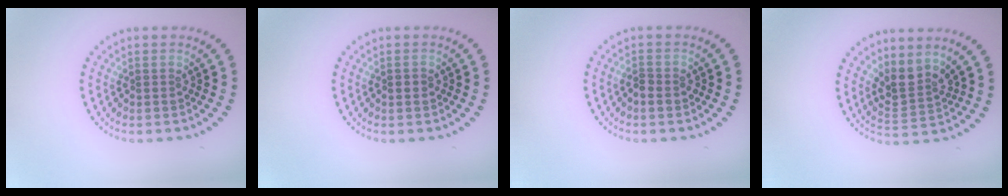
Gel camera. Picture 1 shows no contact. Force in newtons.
{"total": 1.0, "press": 1.0, "slide": 0.1}
{"total": 1.2, "press": 1.1, "slide": 0.3}
{"total": 2.8, "press": 2.0, "slide": 2.0}